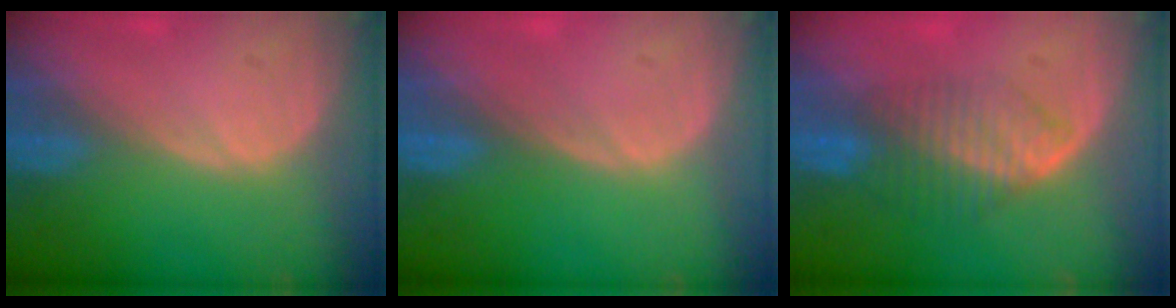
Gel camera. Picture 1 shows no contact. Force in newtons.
{"total": 0.0}
{"total": 6.7, "press": 6.0, "slide": 2.9}